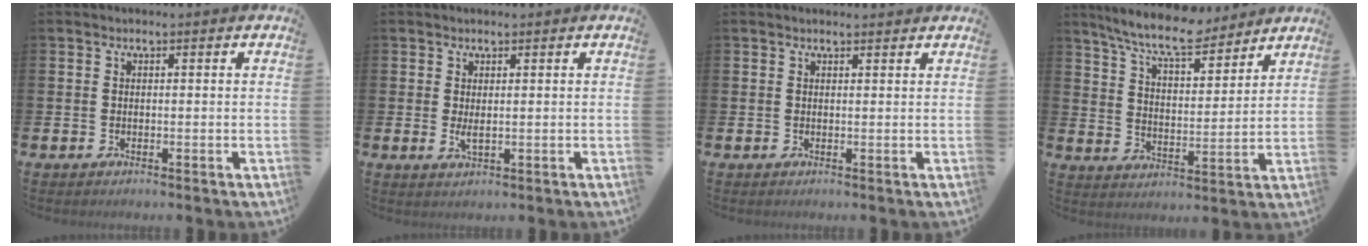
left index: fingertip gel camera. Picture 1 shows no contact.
{"total": 1.6, "force": [0.5, 0.5, 1.5], "torque": [-0.019, -0.005, 0.008]}
{"total": 0.8, "force": [0.8, 0.1, 0.2], "torque": [0.005, -0.002, 0.012]}
{"total": 9.2, "force": [8.3, 1.6, 3.7], "torque": [-0.096, -0.038, 0.148]}